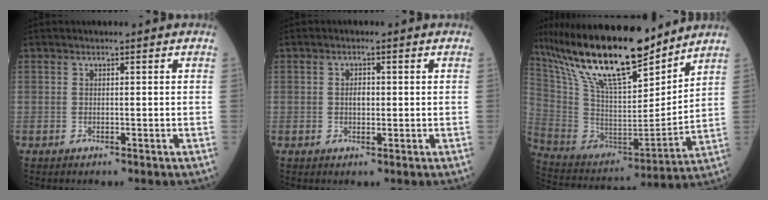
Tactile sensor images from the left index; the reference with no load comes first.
{"total": 1.7, "force": [0.0, 1.0, 1.4], "torque": [-0.025, -0.001, -0.001]}
{"total": 23.4, "force": [18.2, 4.6, 14.0], "torque": [-0.264, 0.000, 0.331]}